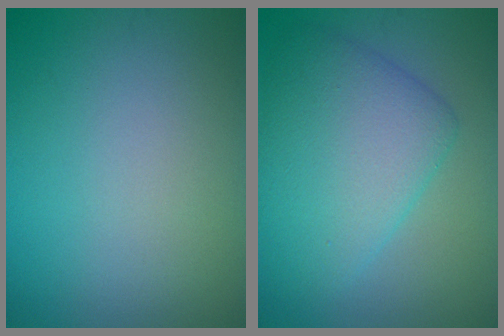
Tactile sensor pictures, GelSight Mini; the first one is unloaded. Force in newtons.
{"total": 7.0, "press": 7.0, "slide": 0.1}